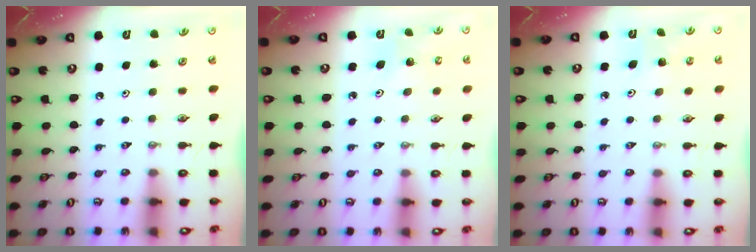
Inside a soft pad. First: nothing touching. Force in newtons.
{"total": 3.7, "press": 3.6, "slide": 0.8}
{"total": 2.9, "press": 2.9, "slide": 0.3}